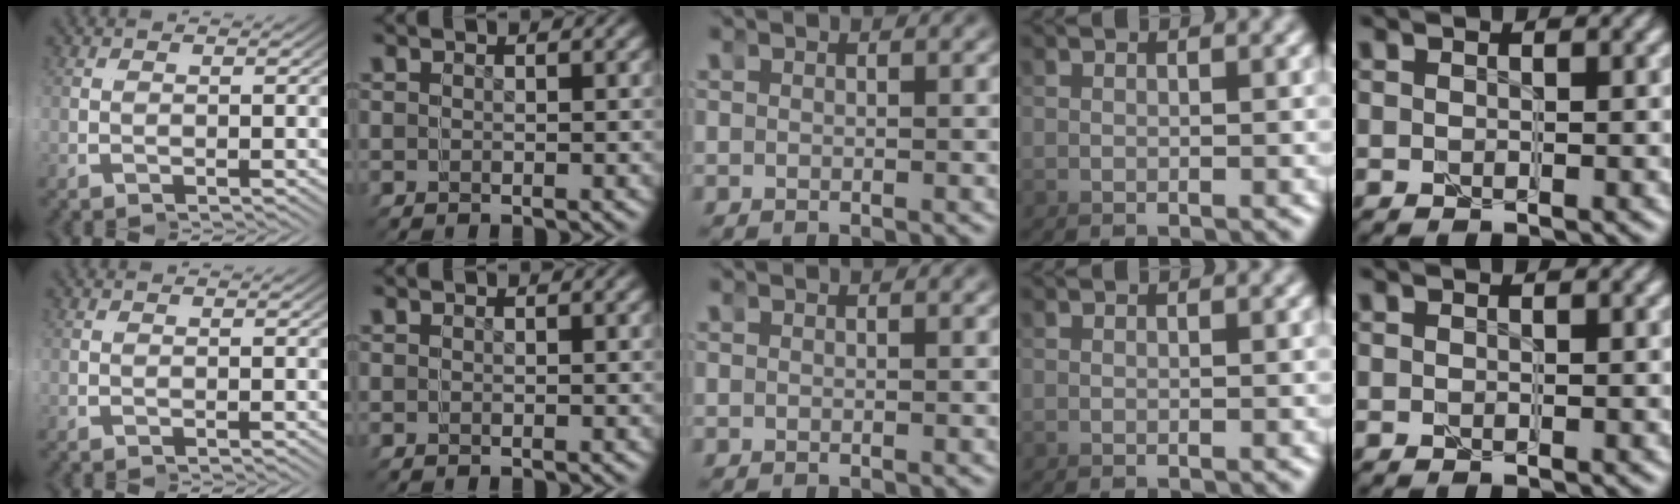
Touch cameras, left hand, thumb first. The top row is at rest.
{}